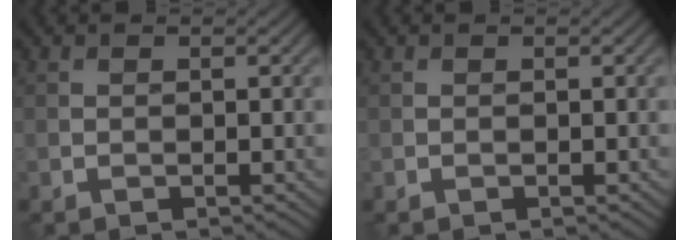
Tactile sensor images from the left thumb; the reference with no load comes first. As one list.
[{"total": 0.0}]